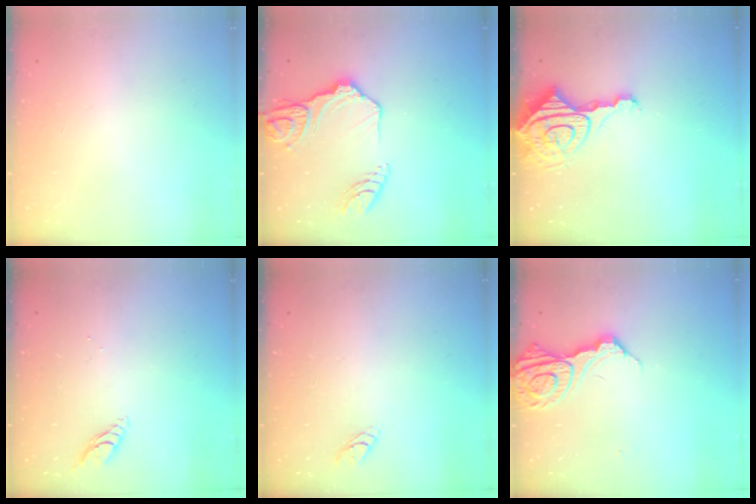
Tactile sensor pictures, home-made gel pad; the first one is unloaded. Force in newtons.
{"total": 15.8, "press": 15.8, "slide": 1.3}
{"total": 11.2, "press": 11.2, "slide": 1.3}
{"total": 5.0, "press": 5.0, "slide": 0.4}
{"total": 2.8, "press": 2.8, "slide": 0.3}
{"total": 13.8, "press": 13.7, "slide": 1.6}